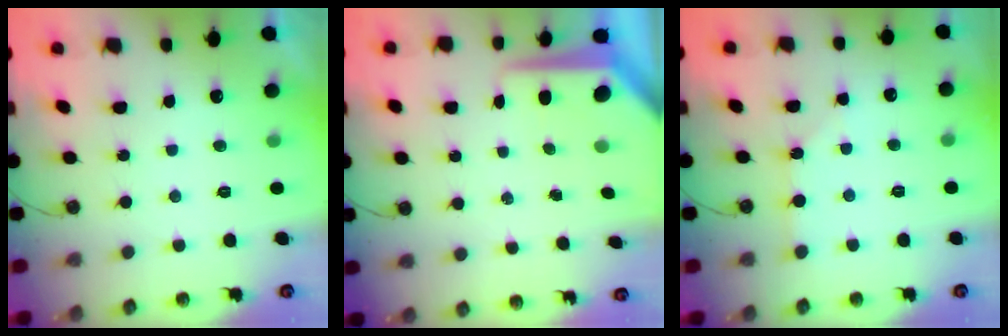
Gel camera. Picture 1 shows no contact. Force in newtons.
{"total": 7.0, "press": 7.0, "slide": 0.6}
{"total": 1.7, "press": 1.7, "slide": 0.3}